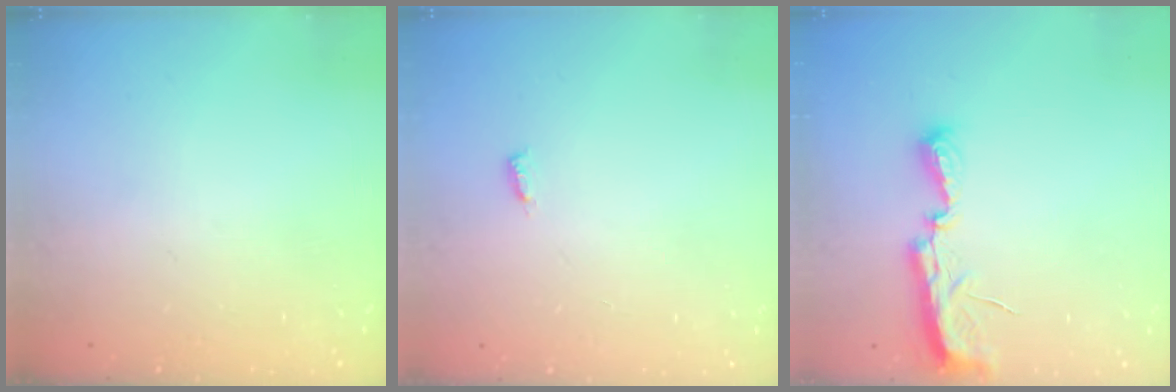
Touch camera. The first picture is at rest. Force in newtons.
{"total": 3.1, "press": 3.1, "slide": 0.2}
{"total": 7.4, "press": 7.3, "slide": 0.6}